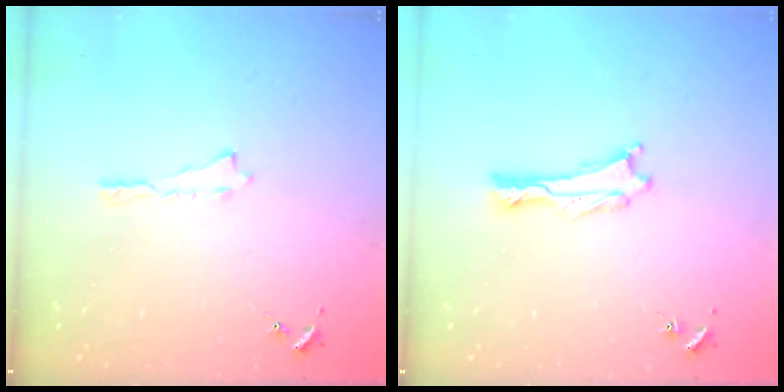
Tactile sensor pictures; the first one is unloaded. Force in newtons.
{"total": 0.6, "press": 0.6, "slide": 0.1}